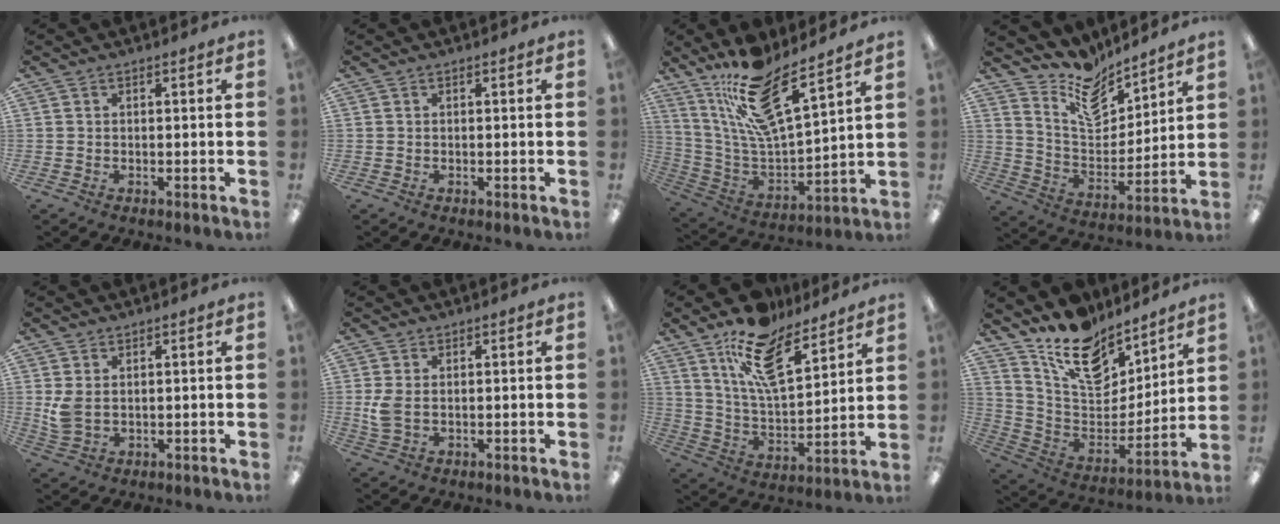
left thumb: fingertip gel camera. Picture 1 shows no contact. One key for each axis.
{"total": 0.0}
{"total": 18.6, "fx": 13.8, "fy": 4.6, "fz": 11.6, "tx": -0.220, "ty": -0.088, "tz": 0.236}
{"total": 13.2, "fx": 11.0, "fy": 5.6, "fz": 4.8, "tx": -0.098, "ty": -0.078, "tz": 0.204}
{"total": 4.7, "fx": 1.2, "fy": 3.1, "fz": 3.4, "tx": -0.071, "ty": -0.002, "tz": 0.021}
{"total": 4.5, "fx": 0.3, "fy": 2.7, "fz": 3.6, "tx": -0.080, "ty": -0.003, "tz": 0.001}
{"total": 16.3, "fx": 11.3, "fy": 6.7, "fz": 9.6, "tx": -0.167, "ty": -0.053, "tz": 0.198}
{"total": 16.6, "fx": 12.7, "fy": 8.3, "fz": 6.7, "tx": -0.127, "ty": -0.091, "tz": 0.231}